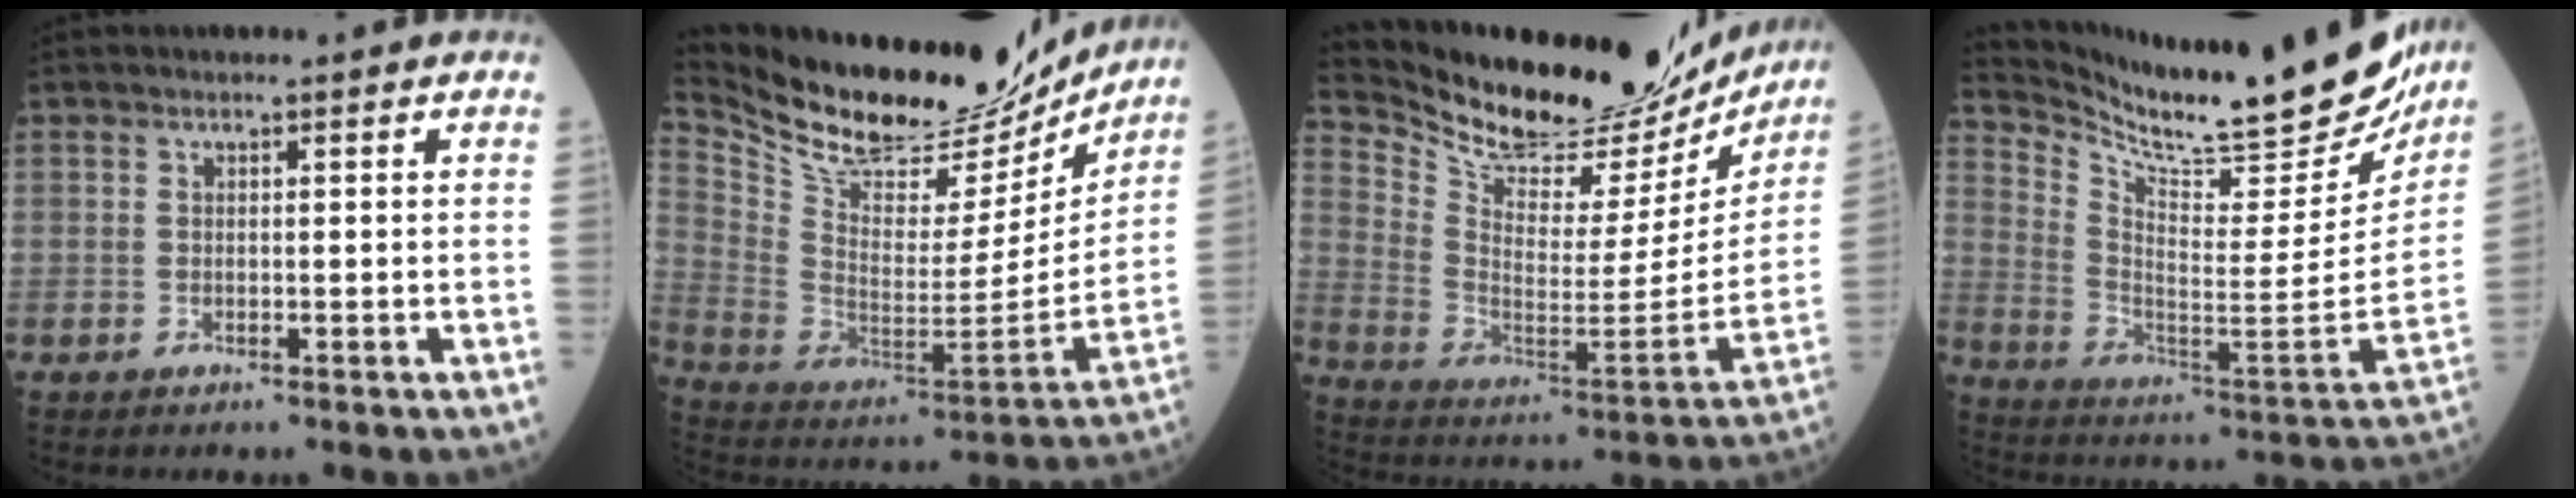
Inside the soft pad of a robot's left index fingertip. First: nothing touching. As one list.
[{"total": 26.4, "force": [23.4, 7.4, 9.7], "torque": [-0.197, -0.032, 0.363]}, {"total": 25.9, "force": [23.6, 6.6, 8.2], "torque": [-0.151, -0.048, 0.343]}, {"total": 26.6, "force": [23.7, 2.8, 11.6], "torque": [-0.207, -0.099, 0.338]}]